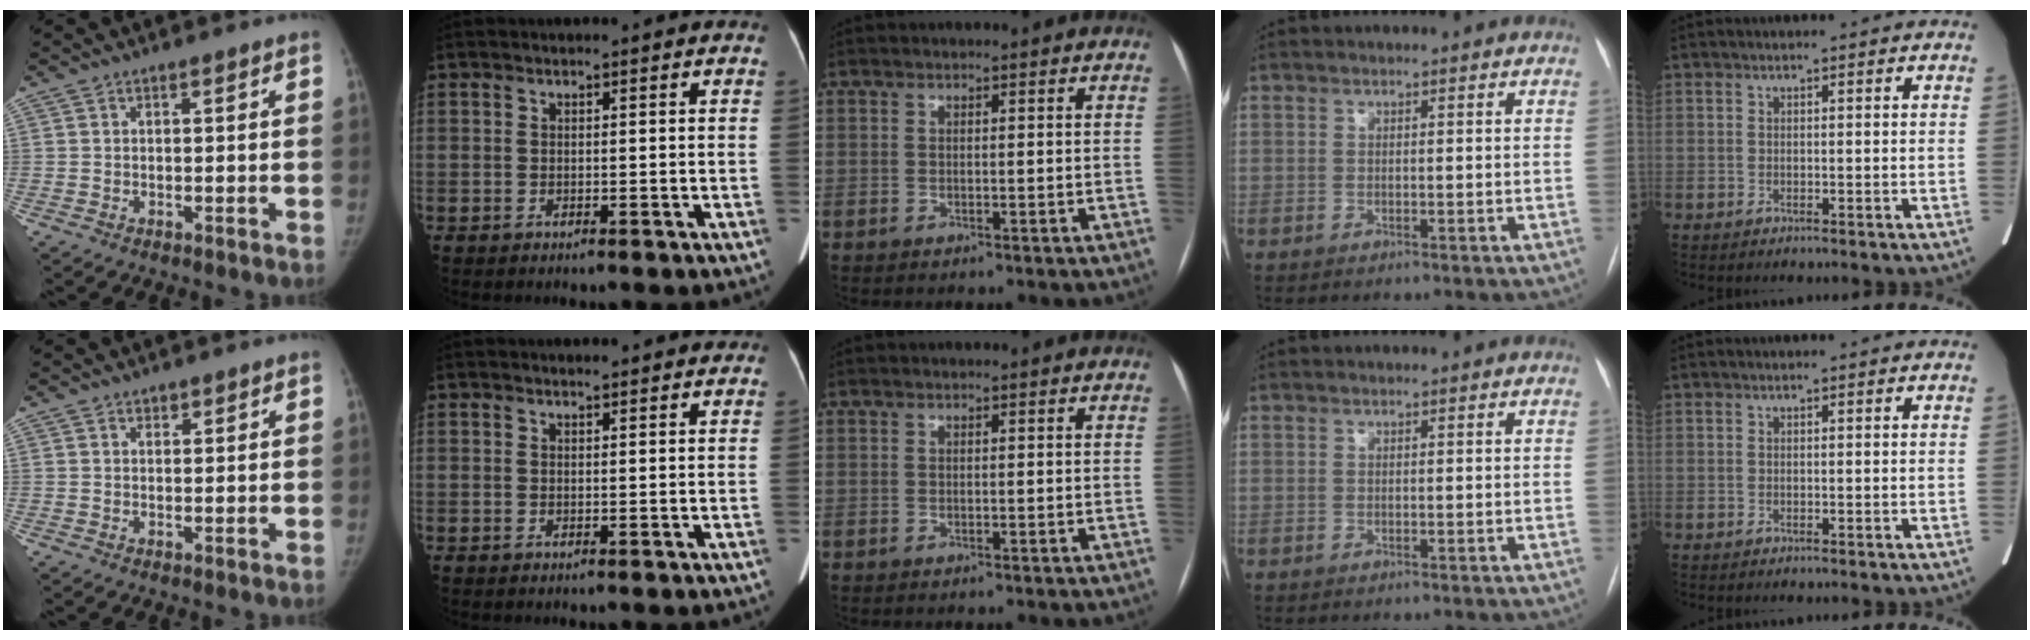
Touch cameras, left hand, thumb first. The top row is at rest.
{"thumb": {"total": 1.3, "force": [0.9, 0.8, 0.4], "torque": [0.003, -0.005, 0.013]}, "index": {"total": 2.6, "force": [2.4, 0.6, 1.0], "torque": [-0.016, 0.011, 0.026]}}